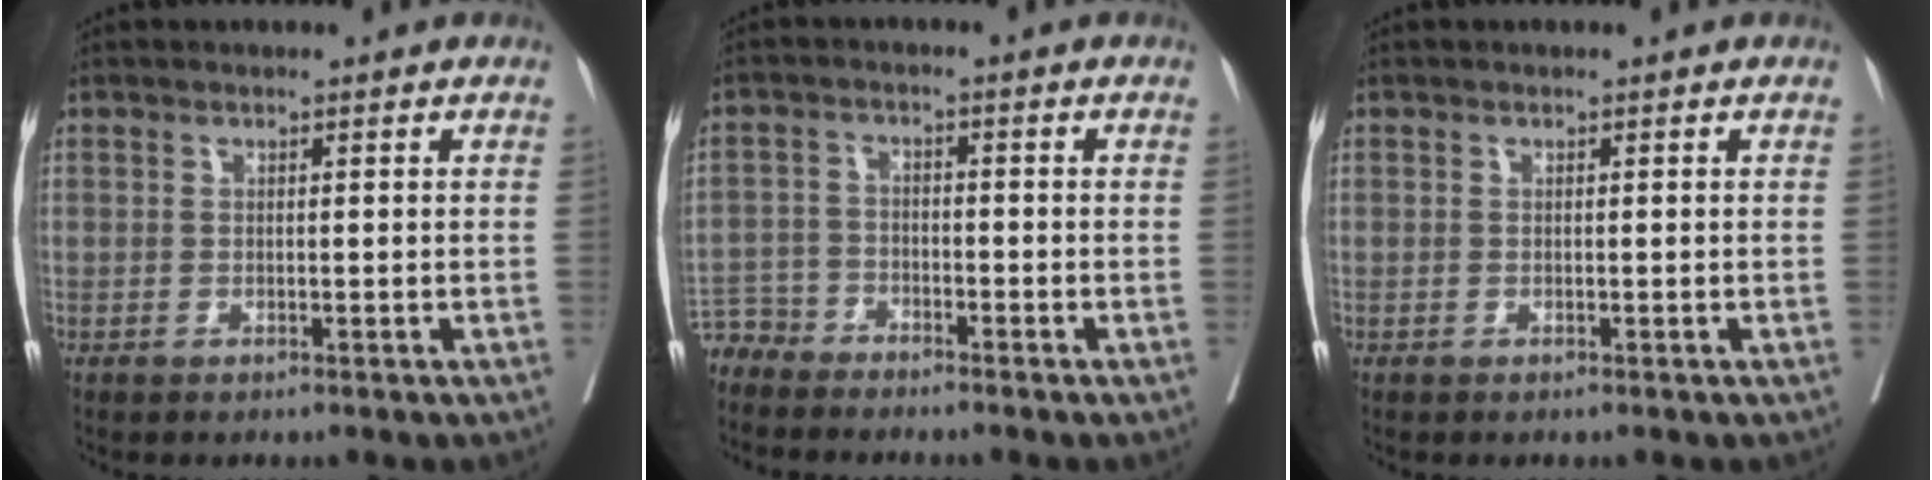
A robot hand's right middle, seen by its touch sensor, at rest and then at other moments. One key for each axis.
{"total": 4.9, "fx": -4.7, "fy": 1.0, "fz": -0.9, "tx": 0.021, "ty": -0.004, "tz": -0.094}
{"total": 0.0}